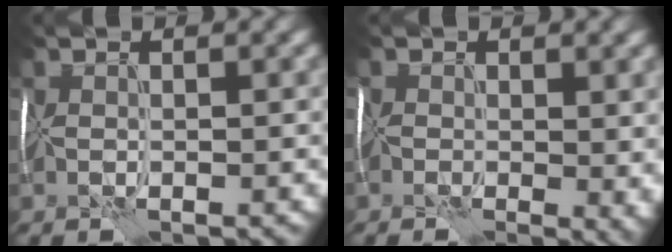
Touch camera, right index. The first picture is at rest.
{"total": 5.9, "force": [-0.9, 3.1, 5.0], "torque": [-0.069, -0.003, -0.003]}